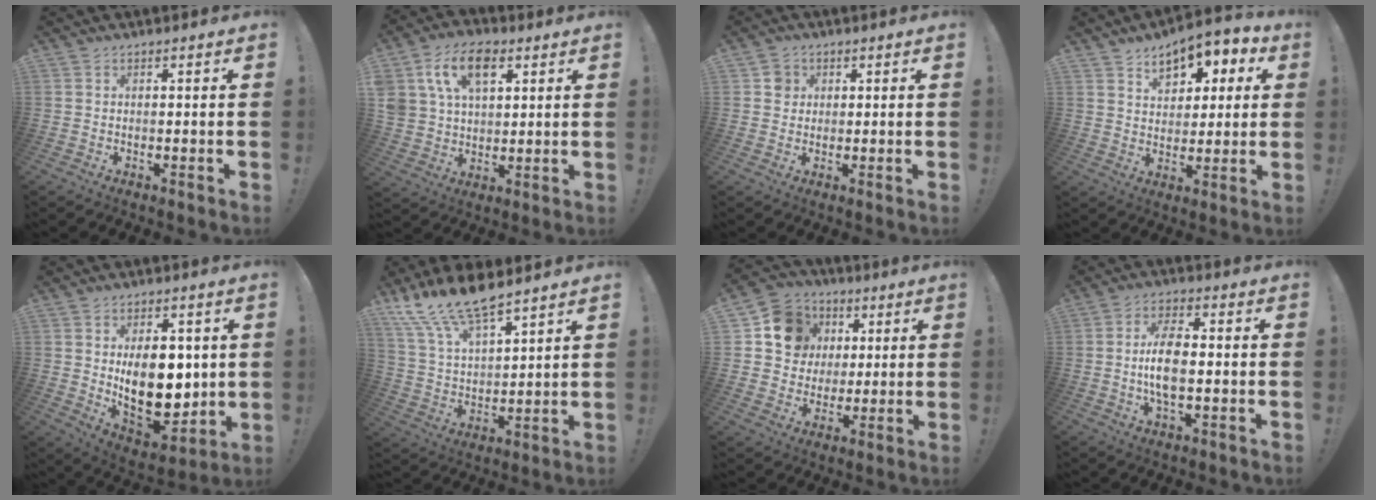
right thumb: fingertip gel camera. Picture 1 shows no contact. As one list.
[{"total": 14.0, "force": [6.3, 9.3, 8.4], "torque": [-0.140, -0.010, 0.120]}, {"total": 3.7, "force": [0.9, 3.4, 0.8], "torque": [-0.002, 0.002, 0.015]}, {"total": 9.9, "force": [5.5, 6.5, 5.0], "torque": [-0.068, -0.029, 0.101]}, {"total": 17.3, "force": [2.1, 10.8, 13.4], "torque": [-0.202, -0.029, 0.044]}, {"total": 14.8, "force": [11.8, 4.5, 7.8], "torque": [-0.159, -0.075, 0.218]}, {"total": 13.3, "force": [4.0, 11.9, 4.6], "torque": [-0.052, -0.011, 0.083]}, {"total": 9.6, "force": [-1.0, 4.3, 8.6], "torque": [-0.171, 0.004, -0.019]}]